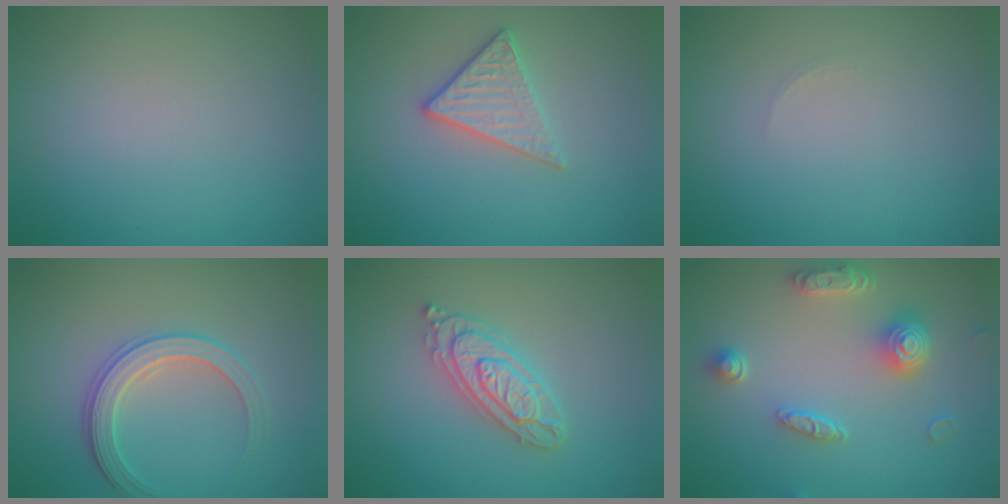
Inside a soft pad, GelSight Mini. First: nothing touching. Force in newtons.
{"total": 2.8, "press": 2.6, "slide": 1.1}
{"total": 0.6, "press": 0.6, "slide": 0.1}
{"total": 3.0, "press": 3.0, "slide": 0.6}
{"total": 4.0, "press": 4.0, "slide": 0.6}
{"total": 4.7, "press": 3.7, "slide": 2.8}